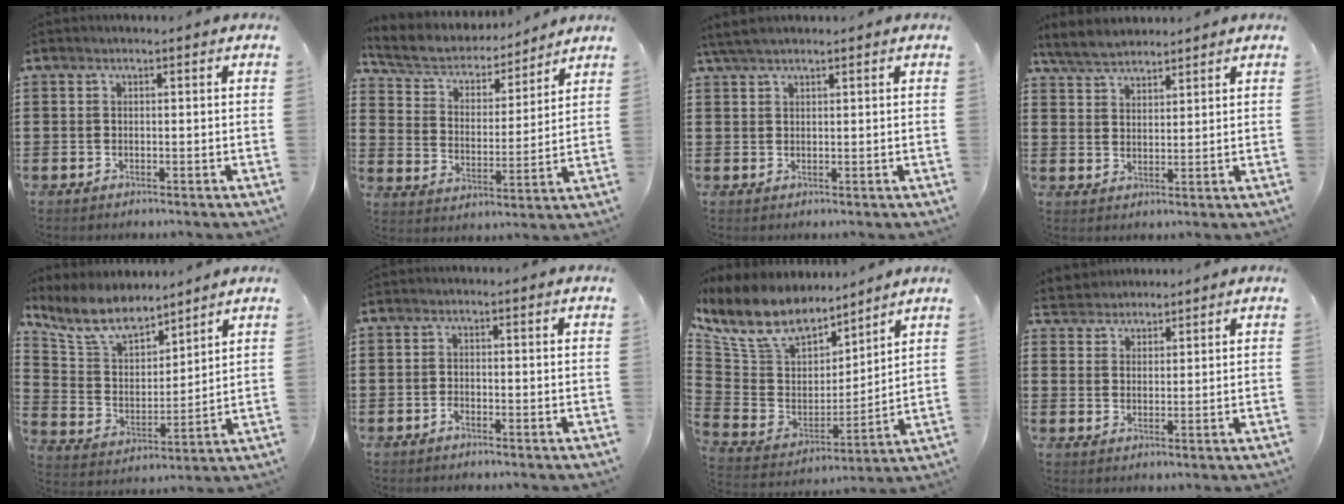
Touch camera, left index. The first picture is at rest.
{"total": 5.6, "force": [5.1, 1.7, 1.5], "torque": [-0.057, -0.032, 0.084]}
{"total": 2.6, "force": [2.1, 0.5, 1.5], "torque": [-0.033, 0.005, 0.040]}
{"total": 4.6, "force": [4.2, 1.4, 1.2], "torque": [-0.039, -0.004, 0.079]}
{"total": 9.6, "force": [8.2, 3.1, 3.8], "torque": [-0.110, -0.035, 0.151]}
{"total": 0.8, "force": [-0.6, 0.2, 0.4], "torque": [-0.013, -0.002, -0.012]}
{"total": 10.6, "force": [9.0, 4.3, 3.3], "torque": [-0.114, -0.056, 0.166]}
{"total": 2.9, "force": [2.7, 0.9, -0.8], "torque": [0.003, -0.002, 0.050]}